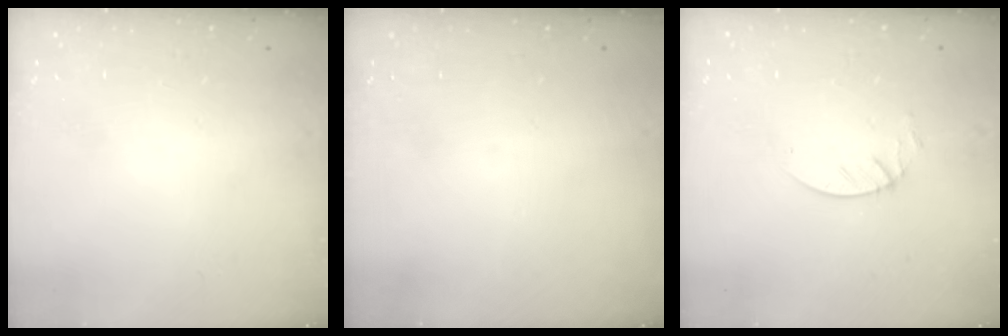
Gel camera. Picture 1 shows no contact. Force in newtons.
{"total": 0.0}
{"total": 3.3, "press": 3.2, "slide": 0.3}